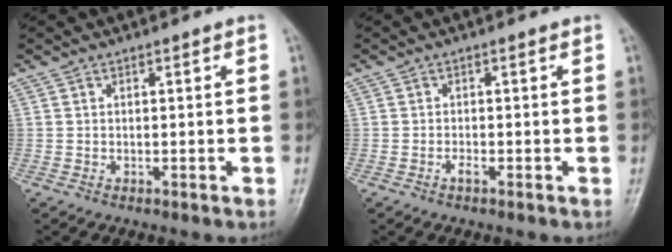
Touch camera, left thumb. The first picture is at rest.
{"total": 1.0, "force": [-0.6, 0.3, 0.7], "torque": [-0.012, 0.001, -0.011]}